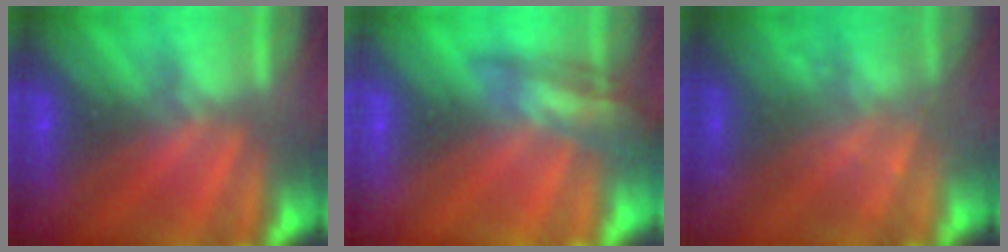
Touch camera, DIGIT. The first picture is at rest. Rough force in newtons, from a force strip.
{"total": 2.5}
{"total": 2.3}